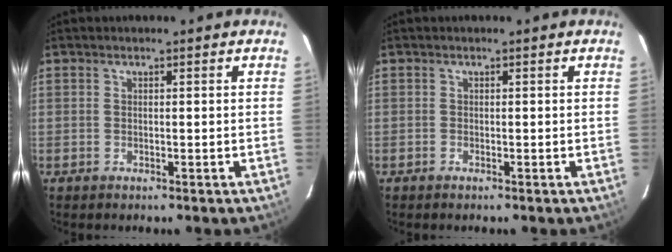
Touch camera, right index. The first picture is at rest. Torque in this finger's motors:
{"motor_torque": [0.01, 0.01, 0.00, 0.00]}